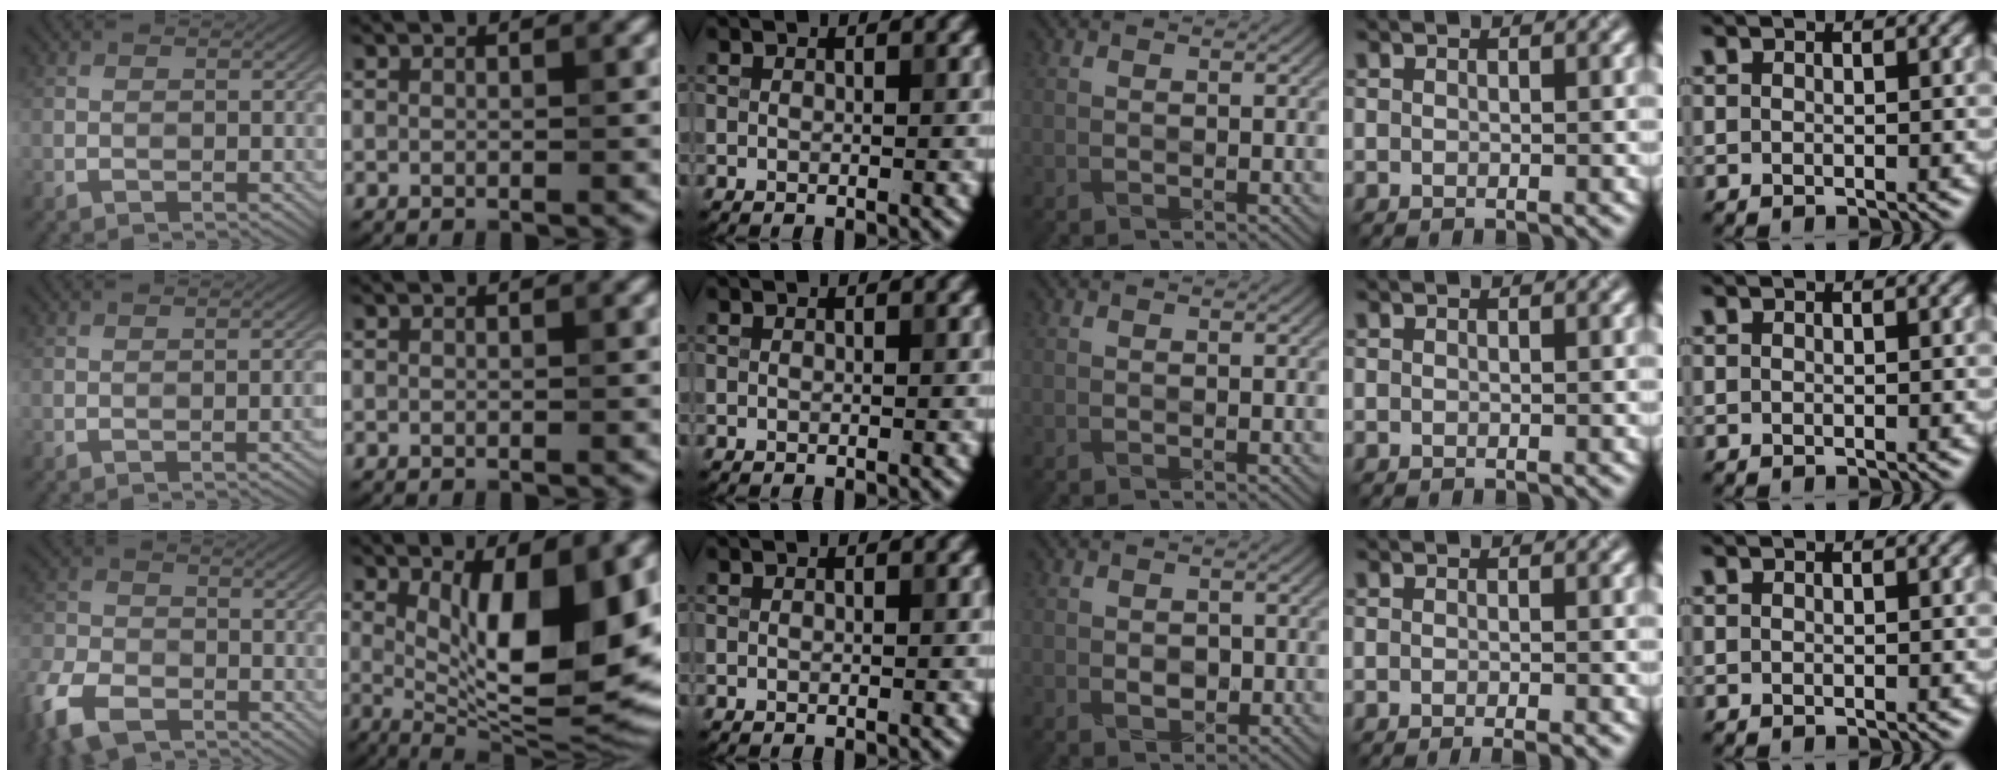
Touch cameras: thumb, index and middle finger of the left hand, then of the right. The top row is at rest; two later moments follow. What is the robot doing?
{"motion": "wrap", "object": "napkin"}